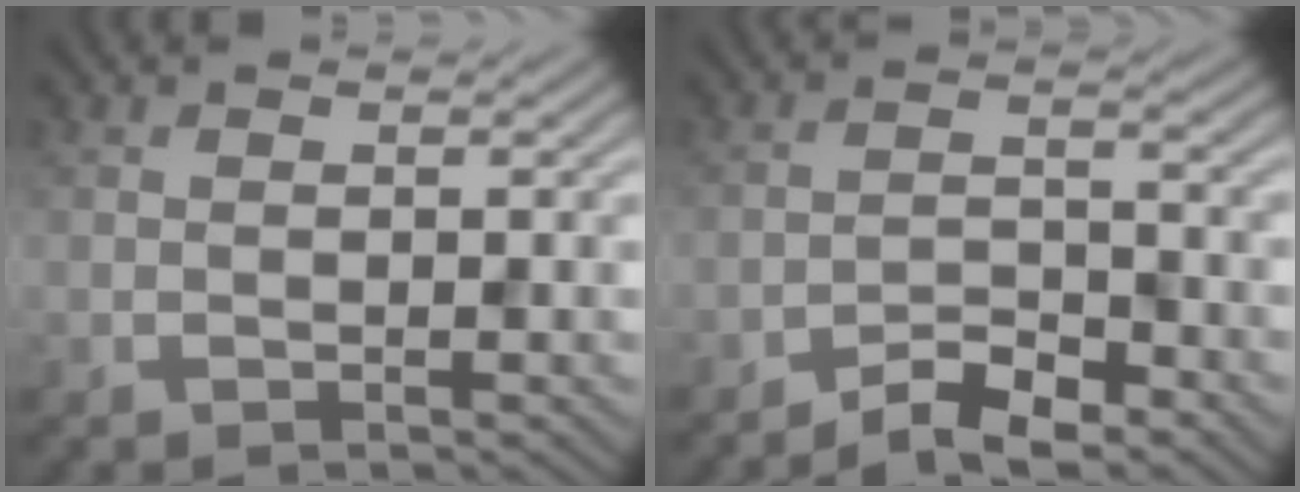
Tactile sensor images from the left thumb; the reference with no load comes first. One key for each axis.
{"total": 4.8, "fx": -4.0, "fy": 1.2, "fz": 2.4, "tx": -0.039, "ty": 0.004, "tz": -0.078}